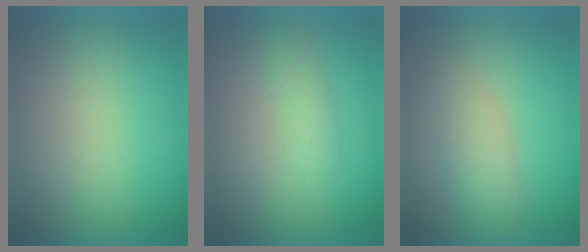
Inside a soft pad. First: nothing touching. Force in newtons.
{"total": 1.8}
{"total": 2.9}